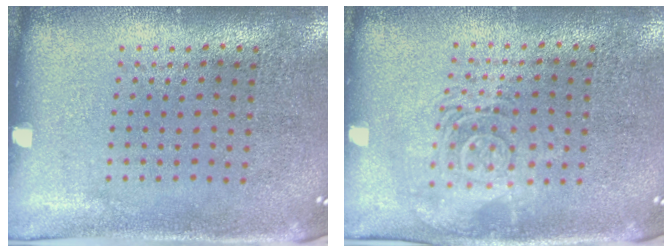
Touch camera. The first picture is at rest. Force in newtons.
{"total": 2.8, "press": 2.8, "slide": 0.4}